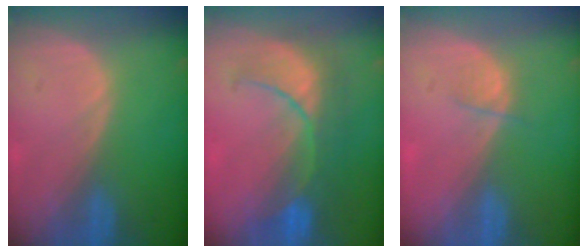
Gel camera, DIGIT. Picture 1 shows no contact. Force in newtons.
{"total": 8.3, "press": 8.3, "slide": 0.7}
{"total": 1.9, "press": 1.7, "slide": 0.8}